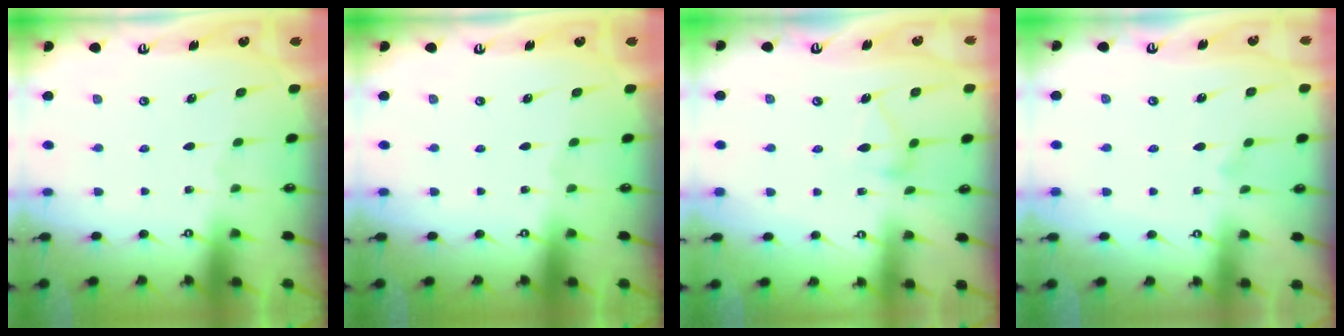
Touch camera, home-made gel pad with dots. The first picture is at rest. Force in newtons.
{"total": 0.0}
{"total": 8.6, "press": 8.5, "slide": 0.3}
{"total": 6.0, "press": 6.0, "slide": 0.2}